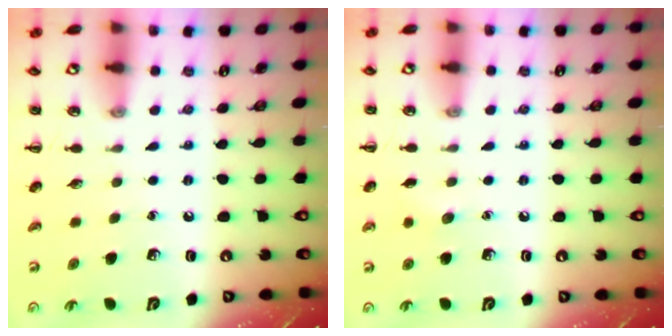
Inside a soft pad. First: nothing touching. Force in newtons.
{"total": 4.3, "press": 4.2, "slide": 1.1}